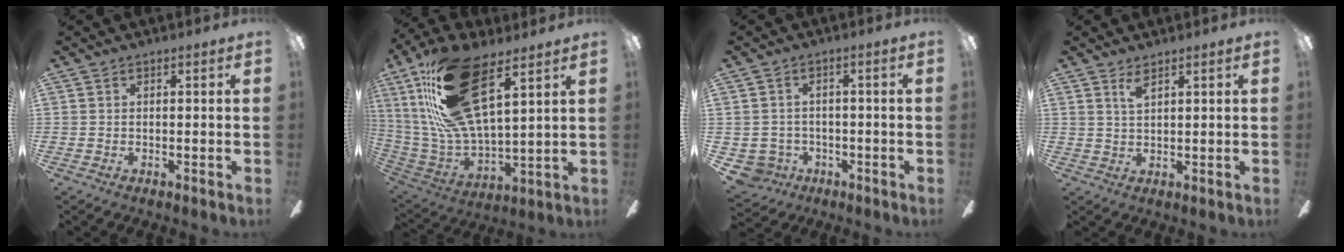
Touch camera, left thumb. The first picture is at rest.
{"total": 25.4, "force": [13.4, 9.9, 19.2], "torque": [-0.387, -0.047, 0.240]}
{"total": 4.2, "force": [-1.4, 4.0, 0.5], "torque": [-0.038, 0.004, -0.028]}
{"total": 3.1, "force": [2.2, 0.9, 2.0], "torque": [-0.045, 0.003, 0.040]}